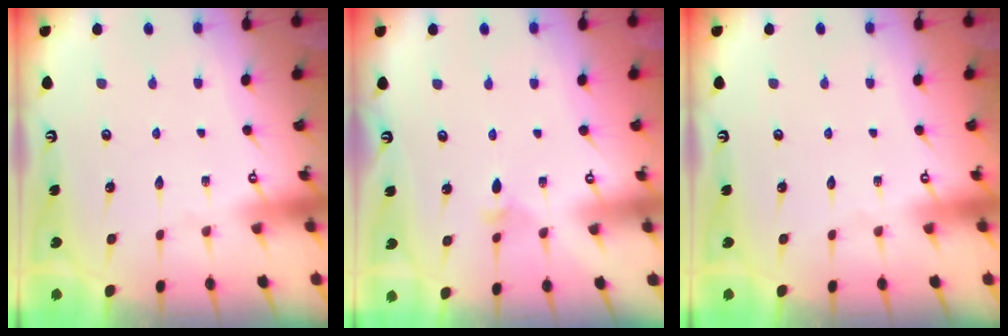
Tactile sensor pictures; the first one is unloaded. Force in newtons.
{"total": 2.7, "press": 2.6, "slide": 0.7}
{"total": 0.0}